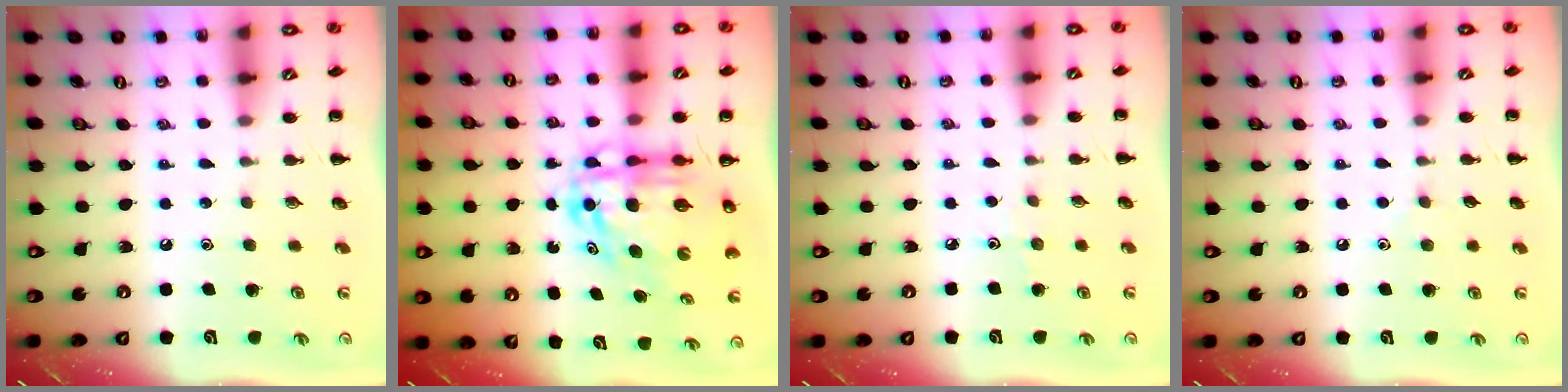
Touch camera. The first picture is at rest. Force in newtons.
{"total": 11.3, "press": 10.9, "slide": 2.7}
{"total": 2.9, "press": 2.7, "slide": 1.2}
{"total": 3.2, "press": 3.0, "slide": 1.2}